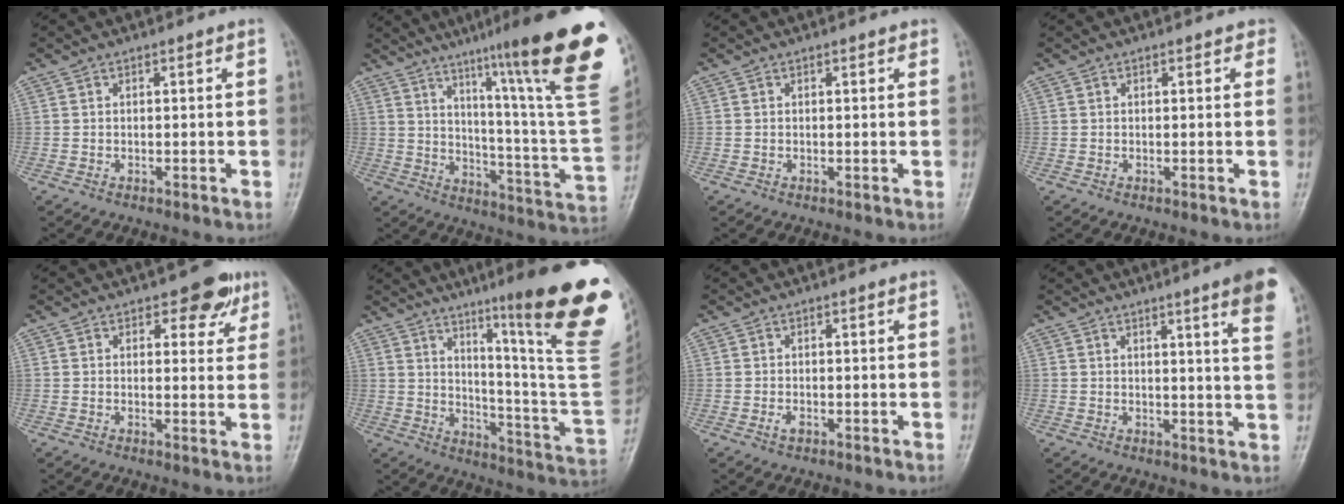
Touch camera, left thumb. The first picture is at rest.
{"total": 26.3, "force": [16.4, 1.6, 20.5], "torque": [-0.262, -0.092, 0.232]}
{"total": 0.7, "force": [0.5, 0.4, 0.3], "torque": [-0.003, -0.002, 0.002]}
{"total": 1.1, "force": [0.6, 0.7, 0.4], "torque": [0.010, -0.001, 0.001]}
{"total": 5.6, "force": [3.3, 3.2, 3.3], "torque": [-0.009, -0.013, 0.040]}
{"total": 26.3, "force": [13.2, 2.7, 22.6], "torque": [-0.254, -0.066, 0.196]}
{"total": 1.2, "force": [-0.4, 0.7, 0.9], "torque": [-0.013, -0.001, -0.008]}
{"total": 9.2, "force": [5.7, 0.4, 7.3], "torque": [-0.080, -0.024, 0.057]}